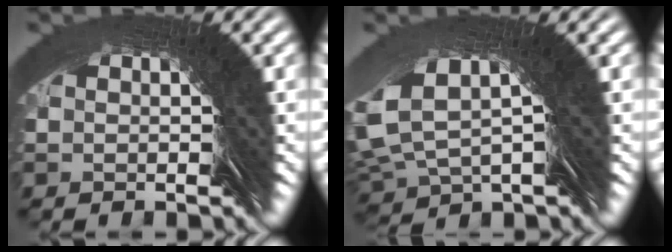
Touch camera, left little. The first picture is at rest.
{"total": 4.8, "force": [3.0, 2.5, 2.8], "torque": [-0.071, 0.023, 0.033]}